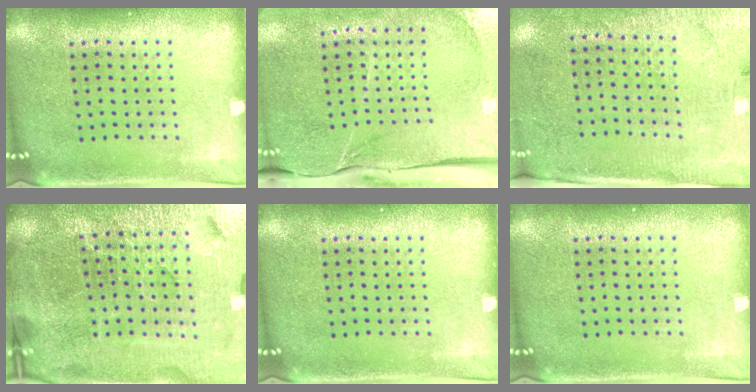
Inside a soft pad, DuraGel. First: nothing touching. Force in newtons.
{"total": 4.4, "press": 3.6, "slide": 2.5}
{"total": 2.8, "press": 2.6, "slide": 1.2}
{"total": 6.3, "press": 5.7, "slide": 2.7}
{"total": 0.0}
{"total": 0.0}